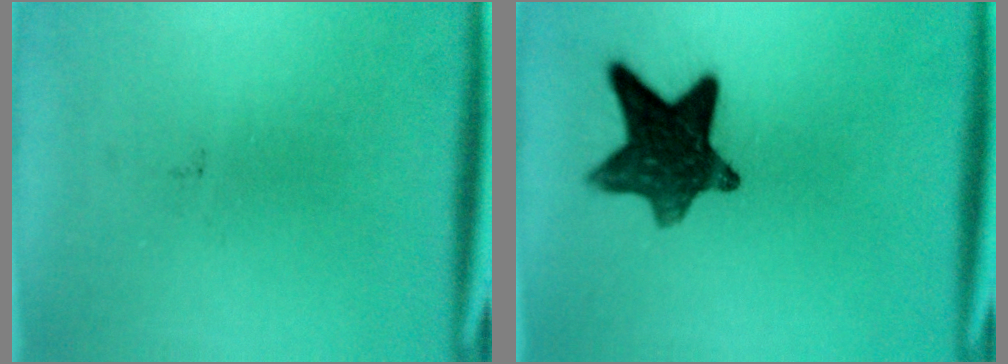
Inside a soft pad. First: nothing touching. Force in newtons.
{"total": 11.8}